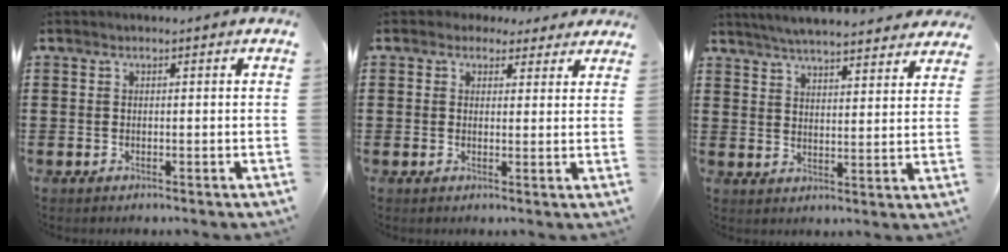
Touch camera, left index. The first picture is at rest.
{"total": 2.4, "force": [1.7, 1.6, 0.6], "torque": [-0.020, 0.008, 0.031]}
{"total": 5.3, "force": [5.2, 0.0, 1.3], "torque": [-0.043, -0.022, 0.092]}